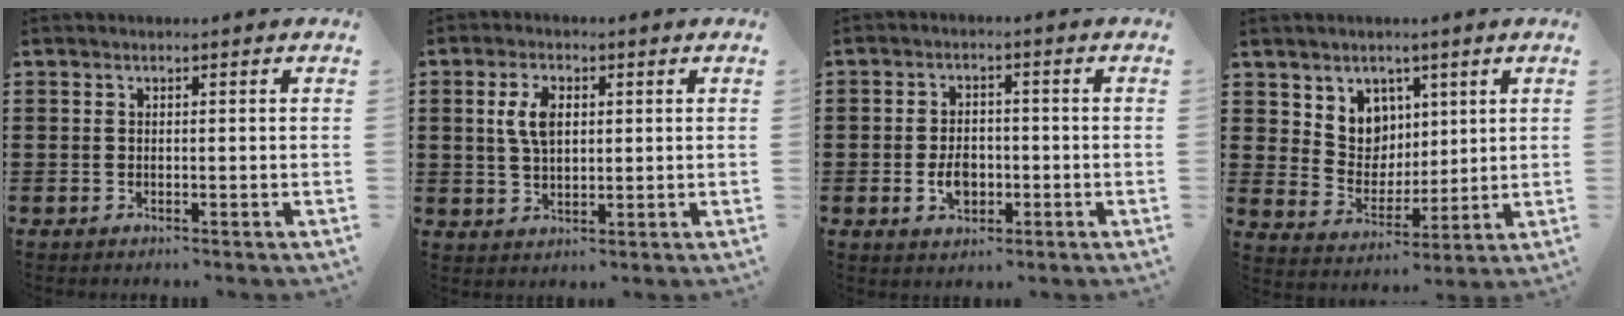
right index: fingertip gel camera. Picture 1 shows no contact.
{"total": 5.0, "force": [1.2, 2.7, 4.0], "torque": [-0.094, 0.009, 0.016]}
{"total": 4.1, "force": [-1.0, 2.9, 2.7], "torque": [-0.052, -0.001, -0.022]}
{"total": 6.8, "force": [3.9, 5.5, 0.7], "torque": [-0.044, -0.011, 0.073]}